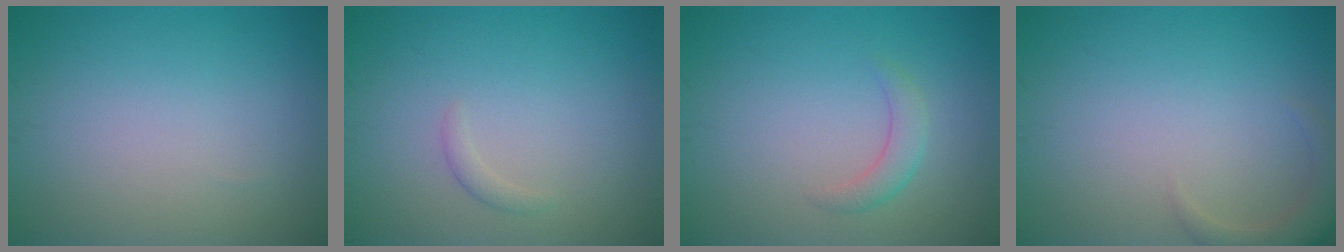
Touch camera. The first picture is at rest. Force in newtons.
{"total": 0.8, "press": 0.8, "slide": 0.0}
{"total": 1.7, "press": 1.7, "slide": 0.1}
{"total": 2.6, "press": 2.6, "slide": 0.3}